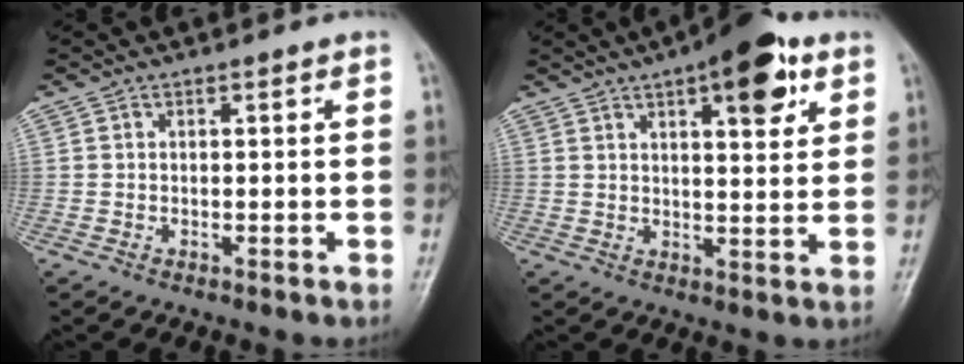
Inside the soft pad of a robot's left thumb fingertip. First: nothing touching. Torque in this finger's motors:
{"motor_torque": [1.40, 1.20, 0.82, -1.01, 0.12]}